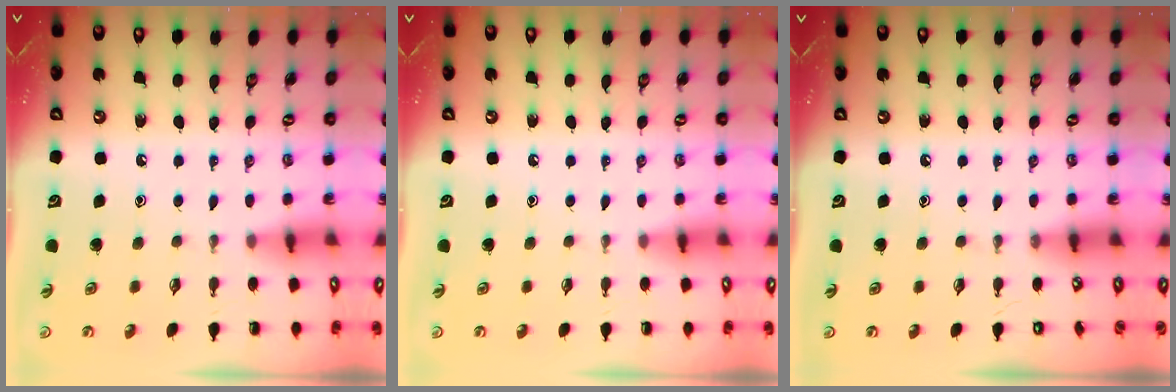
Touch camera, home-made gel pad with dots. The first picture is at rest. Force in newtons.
{"total": 0.0}
{"total": 0.0}